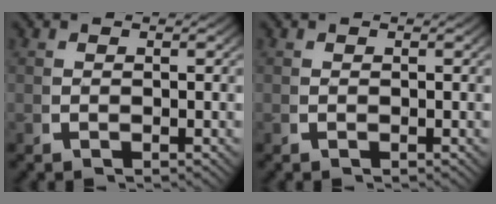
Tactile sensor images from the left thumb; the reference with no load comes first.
{"total": 0.0}